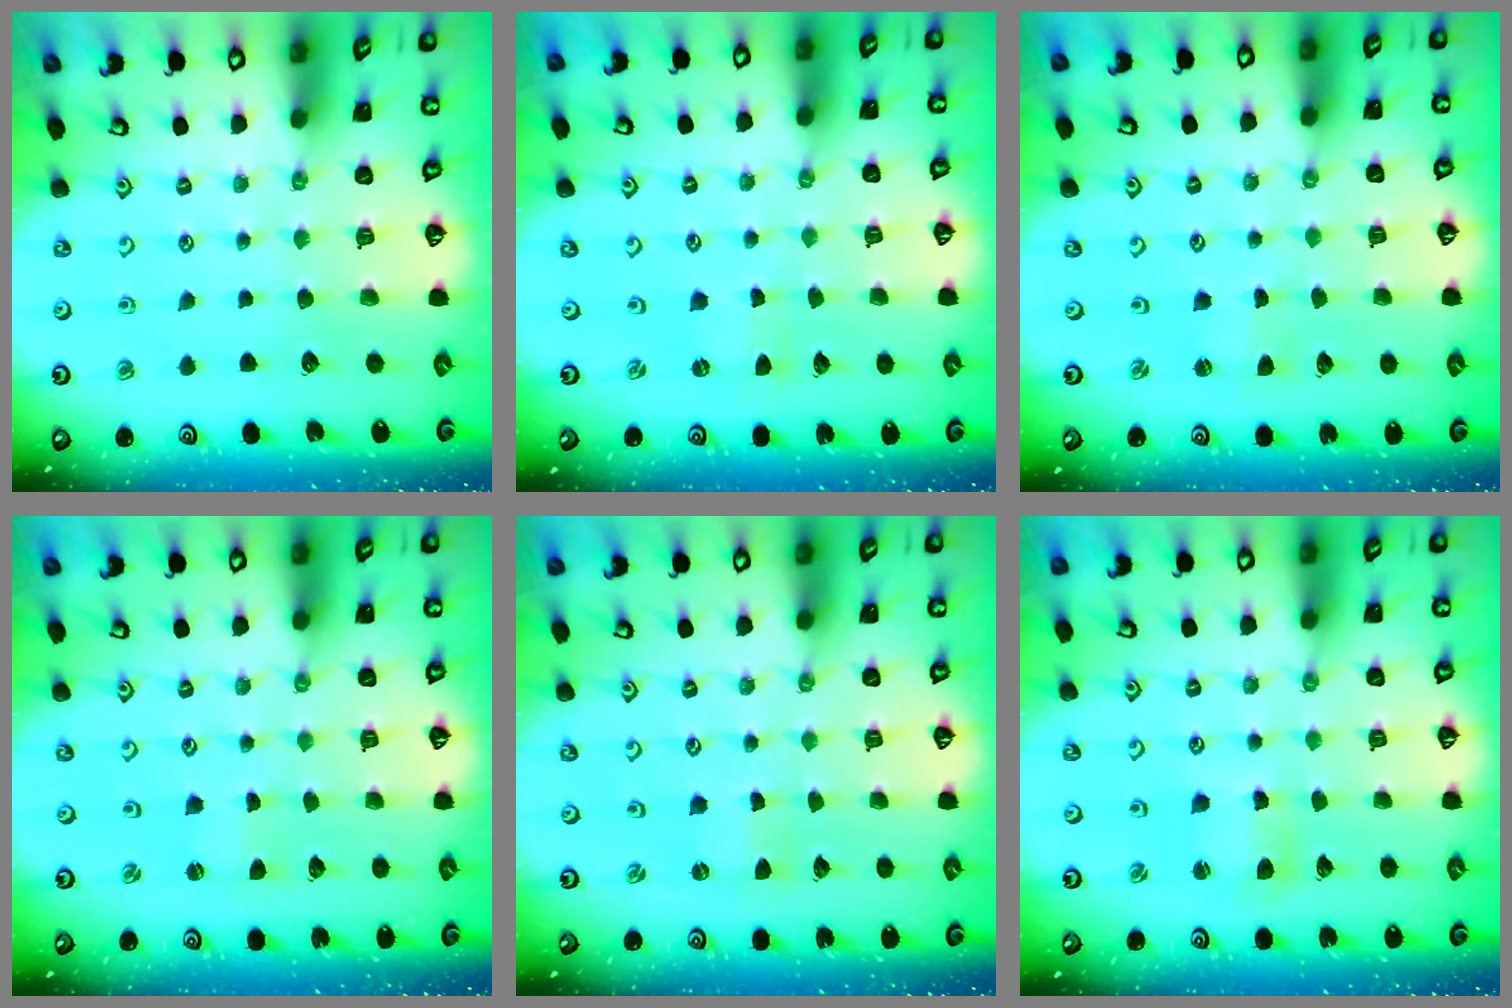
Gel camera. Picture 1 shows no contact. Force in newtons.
{"total": 0.0}
{"total": 0.5, "press": 0.4, "slide": 0.3}
{"total": 0.5, "press": 0.4, "slide": 0.3}
{"total": 0.0}
{"total": 4.0, "press": 4.0, "slide": 0.4}